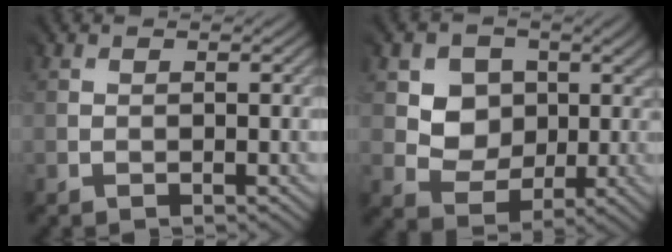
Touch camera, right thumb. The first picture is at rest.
{"total": 6.4, "force": [1.4, 5.8, 2.4], "torque": [-0.062, -0.015, 0.013]}